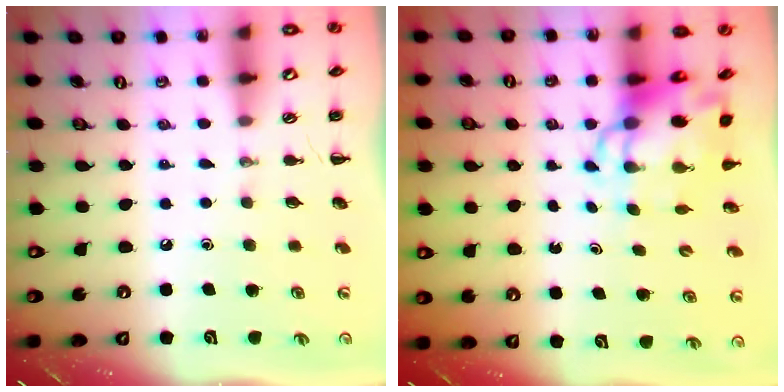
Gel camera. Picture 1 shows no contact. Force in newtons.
{"total": 7.4, "press": 7.1, "slide": 2.0}